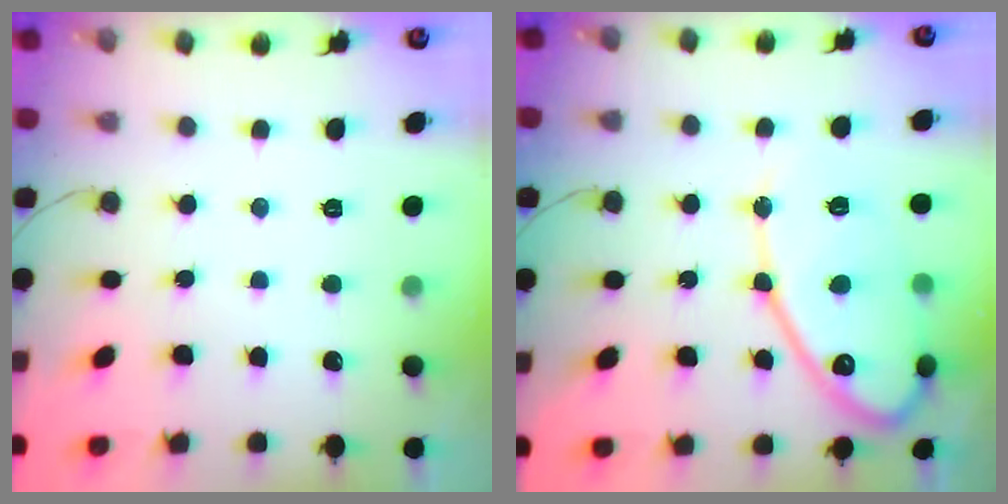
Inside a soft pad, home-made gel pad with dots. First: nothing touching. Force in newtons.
{"total": 16.1, "press": 16.0, "slide": 1.3}